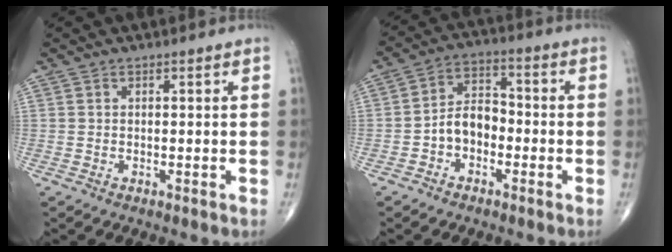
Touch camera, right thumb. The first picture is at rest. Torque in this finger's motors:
{"motor_torque": [0.13, -0.02, 0.16, 0.03, 0.12]}